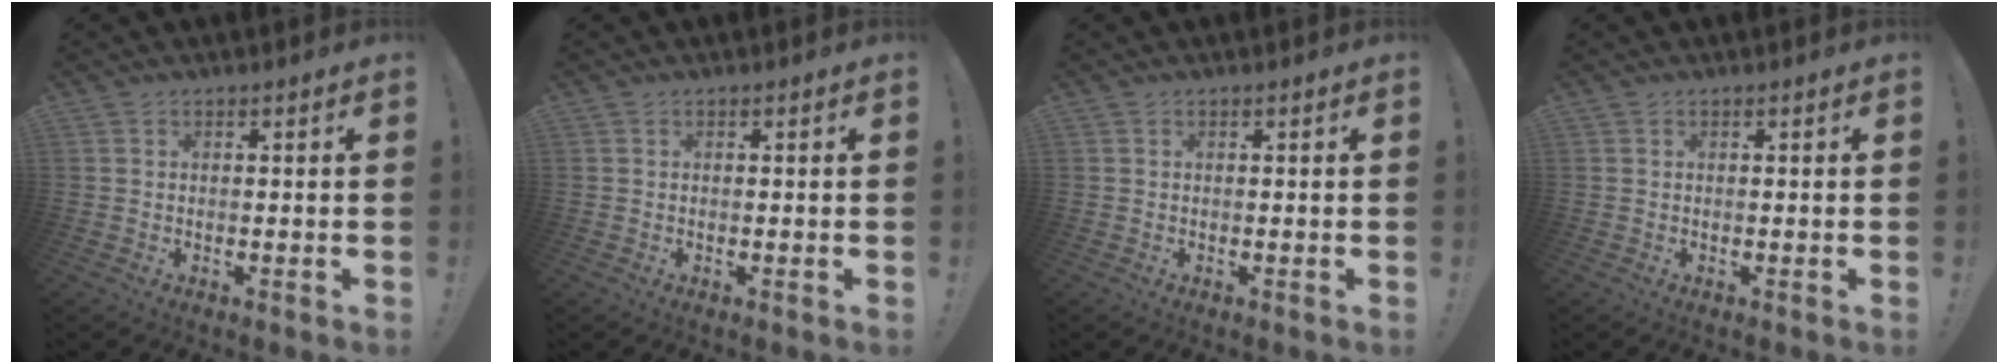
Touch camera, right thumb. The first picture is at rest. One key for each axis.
{"total": 0.0}
{"total": 0.0}
{"total": 0.0}